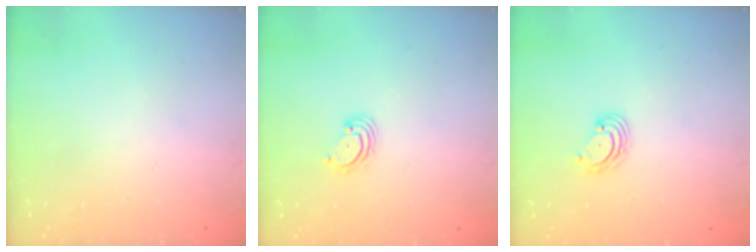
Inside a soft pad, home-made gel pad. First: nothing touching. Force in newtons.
{"total": 3.0, "press": 3.0, "slide": 0.3}
{"total": 4.0, "press": 3.9, "slide": 0.4}